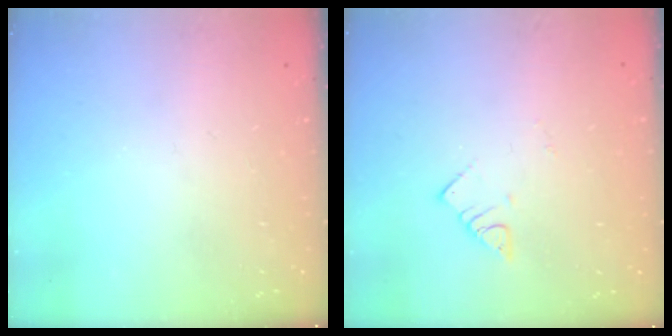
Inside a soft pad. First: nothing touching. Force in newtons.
{"total": 2.4, "press": 2.4, "slide": 0.4}